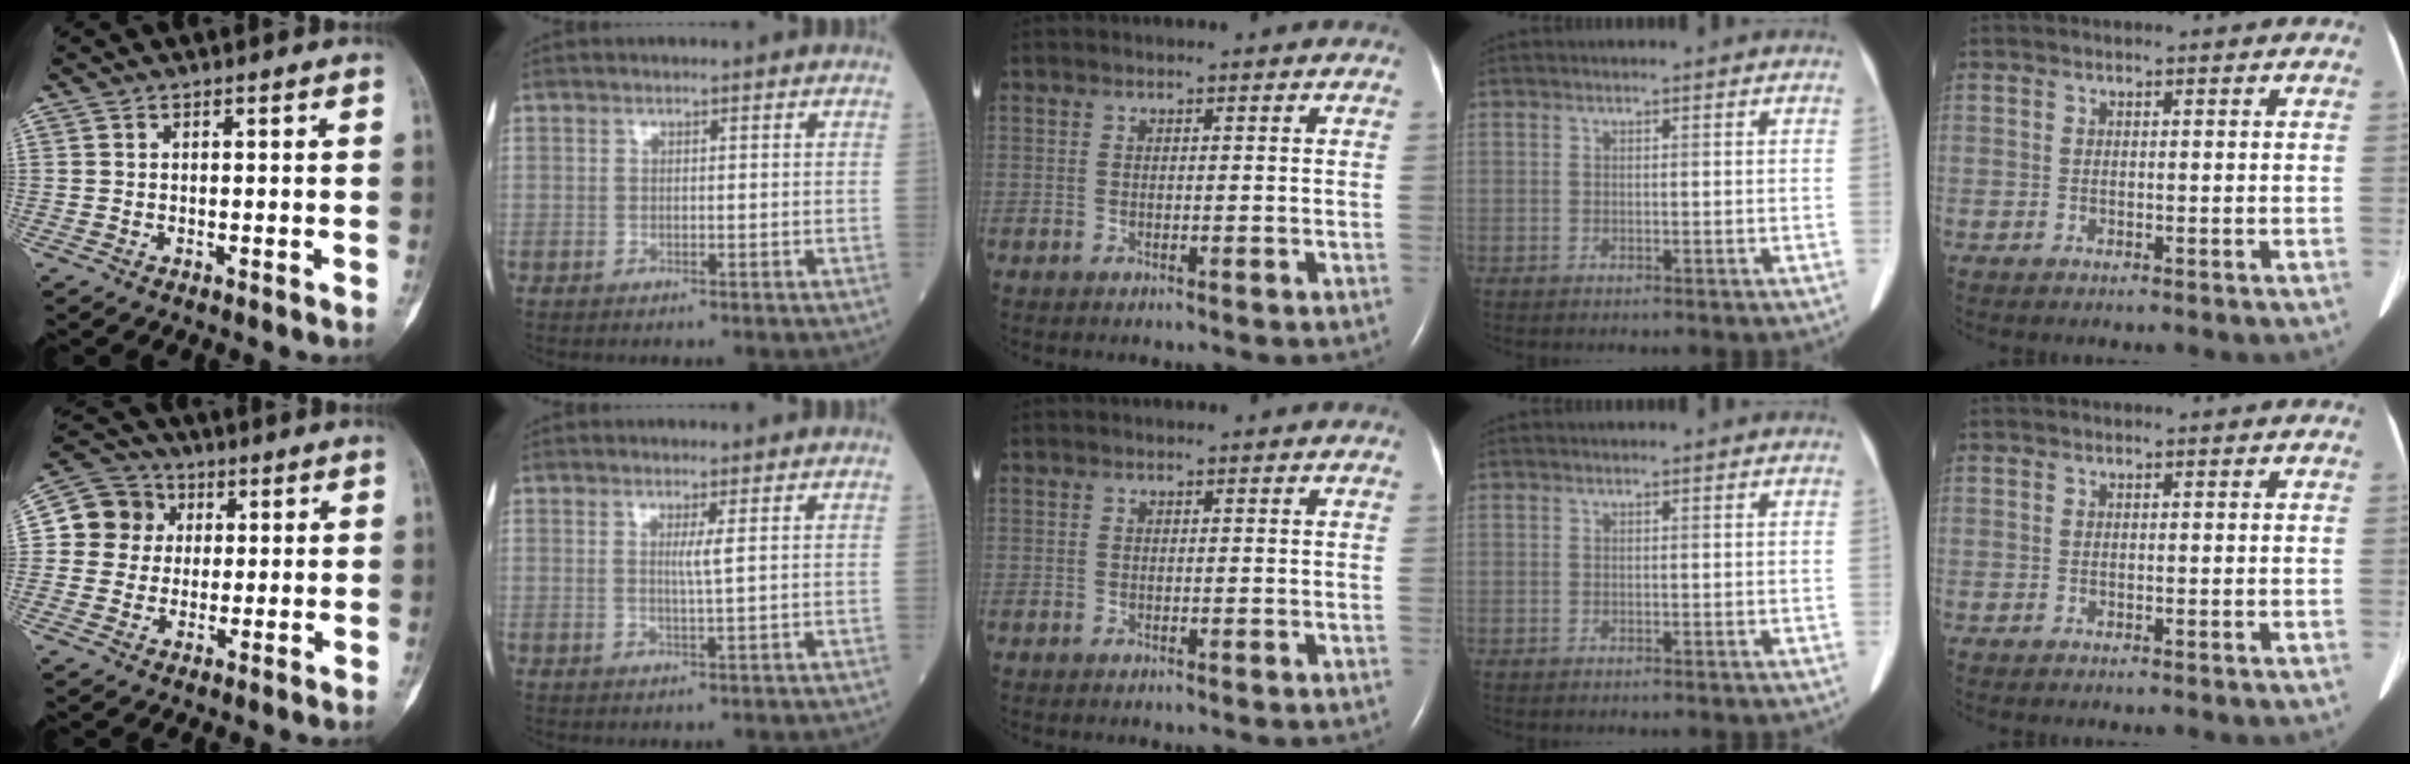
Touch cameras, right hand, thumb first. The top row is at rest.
{"thumb": {"total": 9.4, "force": [1.6, 9.0, 2.5], "torque": [-0.014, 0.010, 0.018]}, "index": {"total": 1.8, "force": [0.6, -0.5, 1.6], "torque": [-0.035, -0.004, 0.013]}}